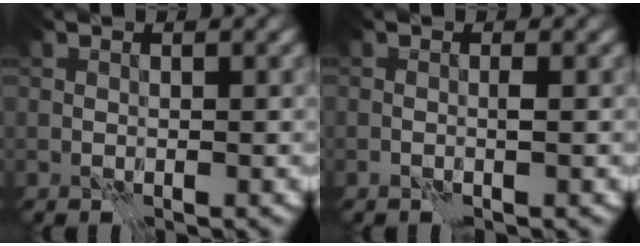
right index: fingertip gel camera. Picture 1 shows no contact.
{"total": 0.9, "force": [0.4, -0.7, 0.3], "torque": [-0.004, 0.003, 0.007]}